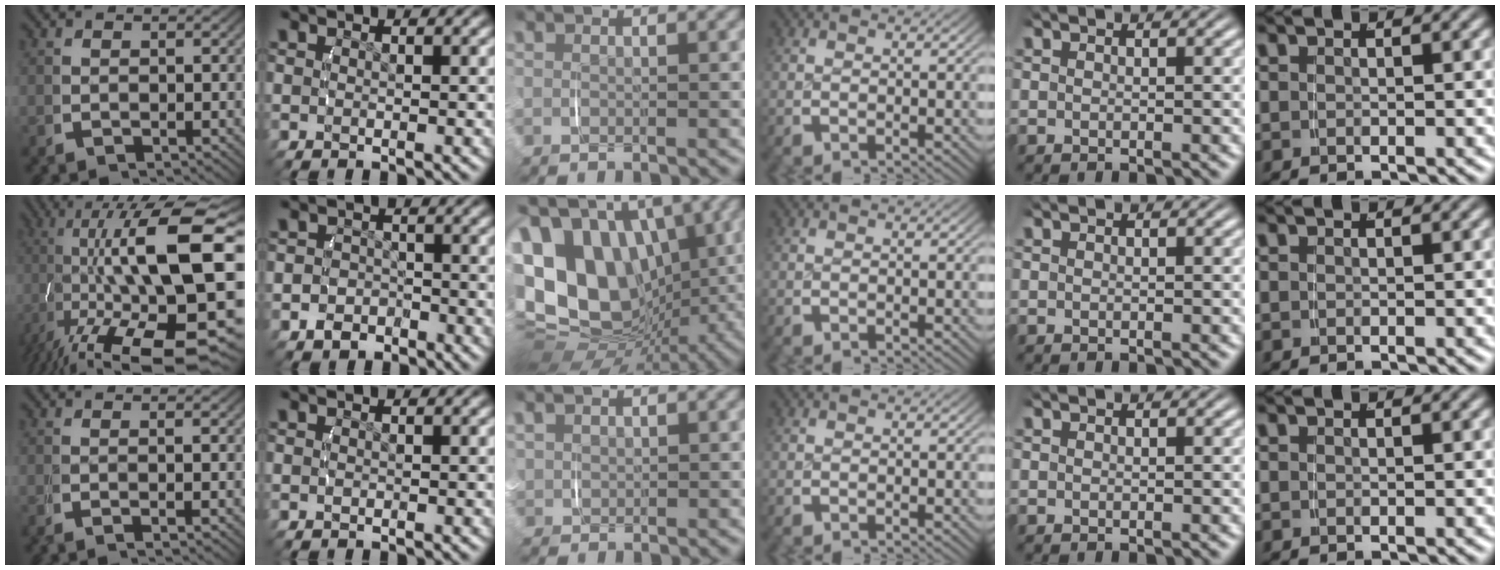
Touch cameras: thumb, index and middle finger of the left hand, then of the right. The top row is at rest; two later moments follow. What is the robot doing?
{"motion": "lift_and_place", "object": "backpack"}